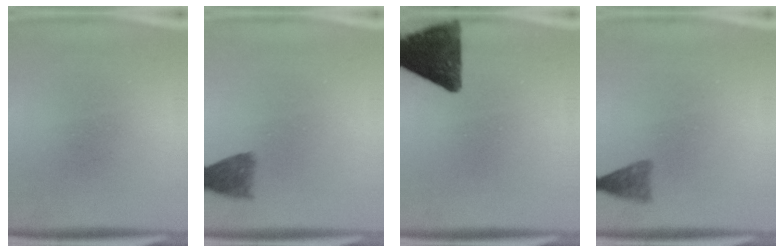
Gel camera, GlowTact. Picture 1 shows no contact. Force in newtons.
{"total": 3.8}
{"total": 13.0}
{"total": 2.4}